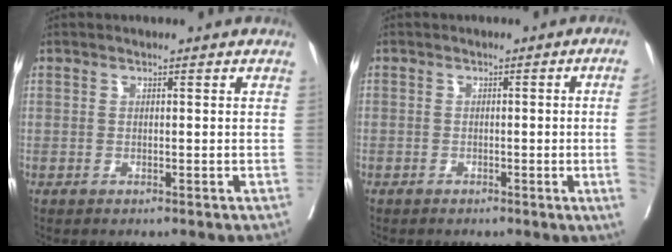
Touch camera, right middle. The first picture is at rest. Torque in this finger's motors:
{"motor_torque": [0.67, -0.58, -0.61, -0.21]}